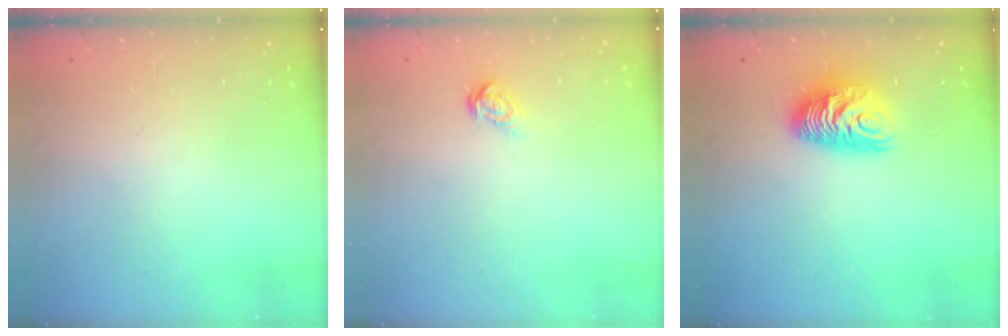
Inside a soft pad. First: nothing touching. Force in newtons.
{"total": 5.4, "press": 5.3, "slide": 0.5}
{"total": 9.9, "press": 9.9, "slide": 0.3}